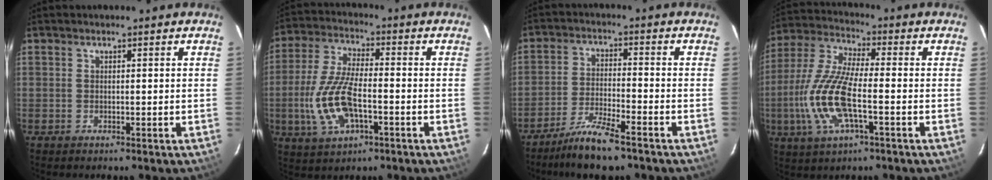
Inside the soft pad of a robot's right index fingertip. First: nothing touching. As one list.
[{"total": 12.7, "force": [-3.4, 5.3, 11.1], "torque": [-0.243, -0.002, -0.062]}, {"total": 8.7, "force": [-7.1, 1.2, 5.0], "torque": [-0.113, -0.008, -0.129]}, {"total": 14.4, "force": [-3.7, 4.2, 13.2], "torque": [-0.291, -0.004, -0.078]}]